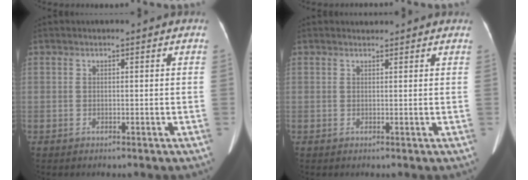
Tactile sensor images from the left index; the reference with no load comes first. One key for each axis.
{"total": 0.8, "fx": 0.8, "fy": 0.0, "fz": 0.2, "tx": -0.006, "ty": 0.010, "tz": 0.014}